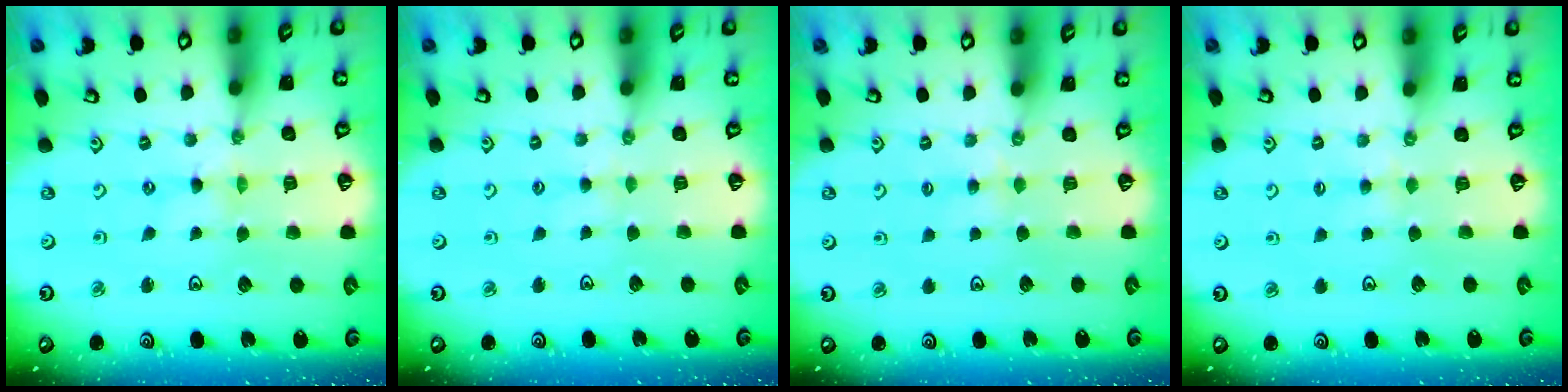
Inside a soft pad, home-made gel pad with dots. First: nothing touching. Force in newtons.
{"total": 1.8, "press": 1.8, "slide": 0.3}
{"total": 2.3, "press": 2.3, "slide": 0.4}
{"total": 3.3, "press": 3.3, "slide": 0.5}